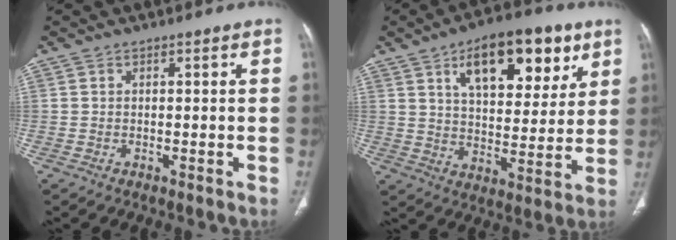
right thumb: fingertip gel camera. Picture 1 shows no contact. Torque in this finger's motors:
{"motor_torque": [0.28, 4.37, 1.42, 0.48, 0.11]}